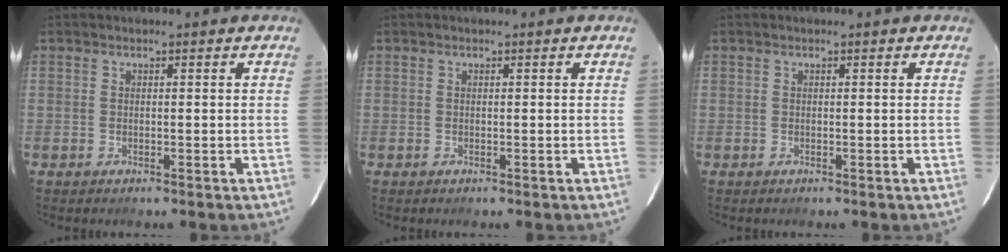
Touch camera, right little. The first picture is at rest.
{"total": 0.0}
{"total": 0.0}